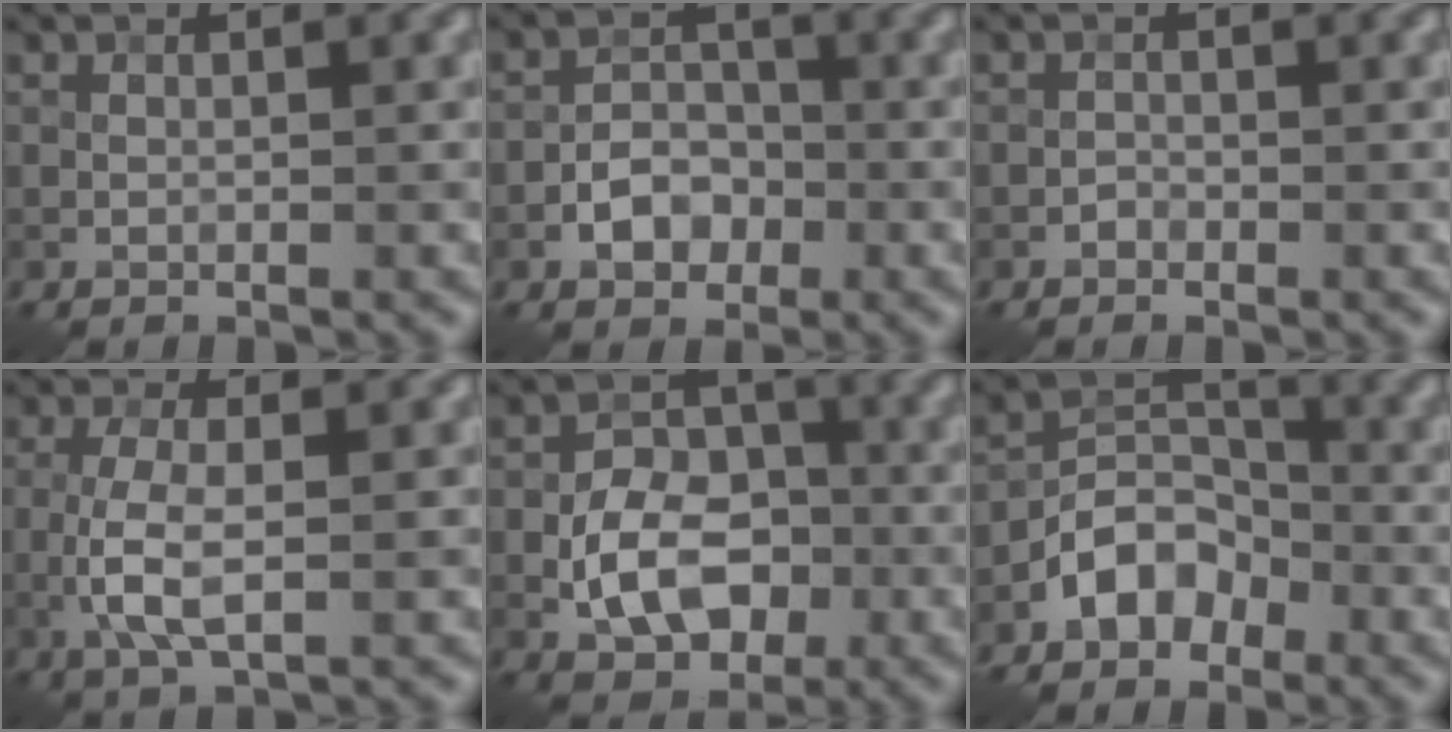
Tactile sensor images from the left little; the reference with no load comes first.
{"total": 3.3, "force": [-1.4, 2.4, 1.8], "torque": [-0.022, 0.005, -0.024]}
{"total": 0.6, "force": [-0.4, 0.4, 0.1], "torque": [0.002, 0.000, -0.009]}
{"total": 4.1, "force": [-0.6, 1.5, 3.8], "torque": [-0.089, -0.003, -0.015]}
{"total": 6.7, "force": [-1.8, 4.6, 4.6], "torque": [-0.076, 0.000, -0.031]}
{"total": 4.4, "force": [-2.5, 2.9, 2.1], "torque": [-0.026, 0.008, -0.053]}